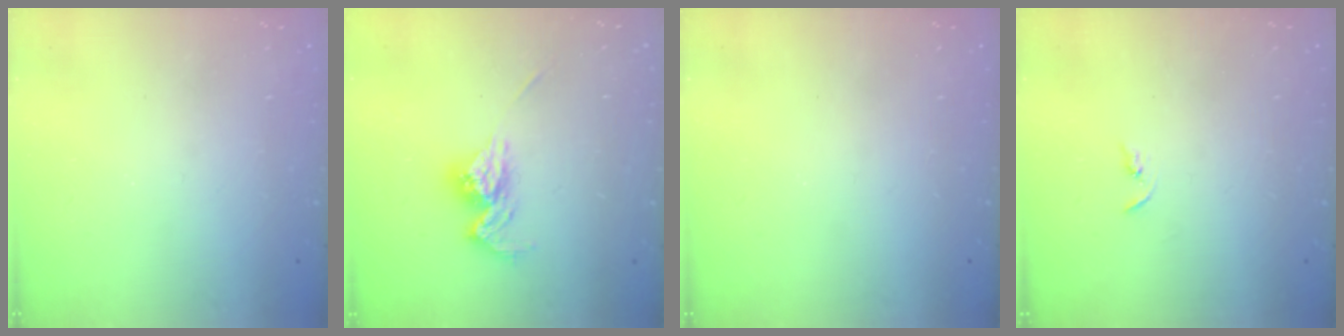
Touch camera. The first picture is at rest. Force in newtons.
{"total": 11.8, "press": 11.8, "slide": 0.5}
{"total": 0.0}
{"total": 2.2, "press": 2.2, "slide": 0.2}